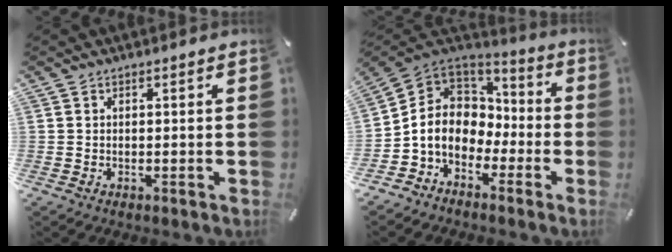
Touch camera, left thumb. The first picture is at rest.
{"total": 10.0, "force": [-2.5, 8.8, 4.1], "torque": [-0.117, 0.006, -0.045]}